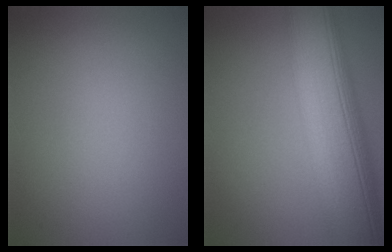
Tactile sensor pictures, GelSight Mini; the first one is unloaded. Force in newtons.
{"total": 14.2, "press": 14.1, "slide": 1.0}